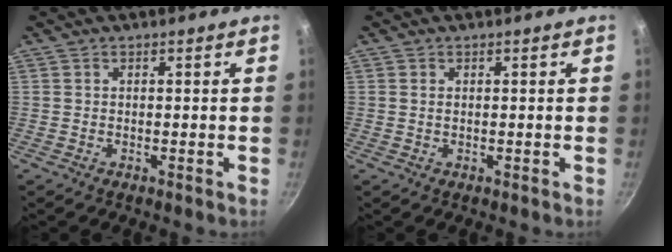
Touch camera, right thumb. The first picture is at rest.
{"total": 0.5, "force": [0.1, 0.3, 0.4], "torque": [-0.008, 0.000, 0.003]}